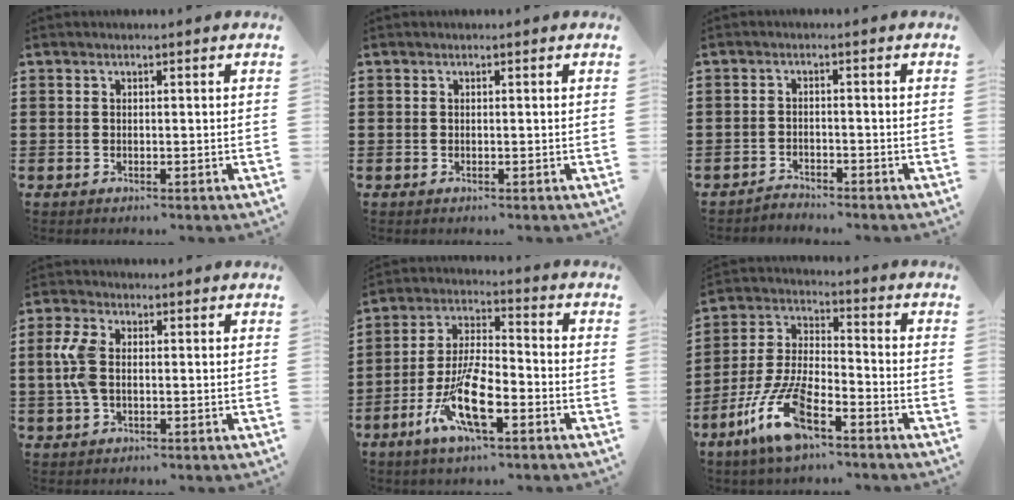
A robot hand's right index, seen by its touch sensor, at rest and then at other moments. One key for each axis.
{"total": 0.0}
{"total": 1.9, "fx": -1.9, "fy": 0.2, "fz": -0.2, "tx": -0.004, "ty": 0.005, "tz": -0.042}
{"total": 5.5, "fx": 0.2, "fy": 3.2, "fz": 4.5, "tx": -0.116, "ty": 0.001, "tz": -0.005}
{"total": 10.8, "fx": -5.2, "fy": 3.6, "fz": 8.8, "tx": -0.199, "ty": -0.005, "tz": -0.100}
{"total": 11.4, "fx": -6.9, "fy": 3.3, "fz": 8.4, "tx": -0.198, "ty": -0.003, "tz": -0.136}